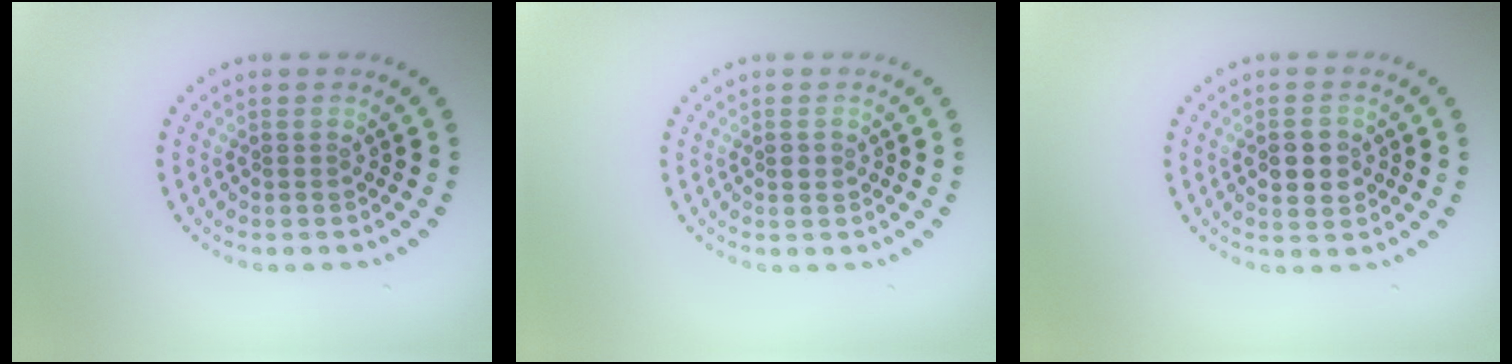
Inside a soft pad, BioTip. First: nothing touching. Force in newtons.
{"total": 1.0, "press": 1.0, "slide": 0.0}
{"total": 2.9, "press": 2.9, "slide": 0.2}